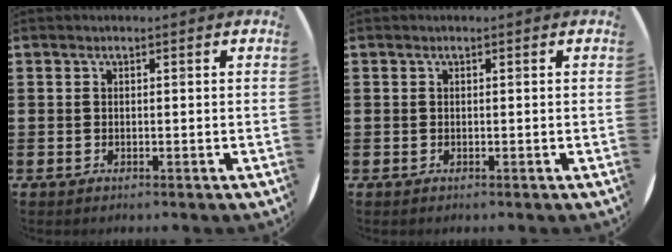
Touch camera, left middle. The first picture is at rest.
{"total": 0.0}